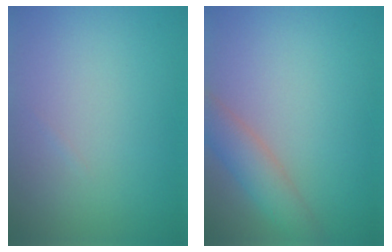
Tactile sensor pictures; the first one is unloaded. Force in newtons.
{"total": 3.6, "press": 3.6, "slide": 0.1}